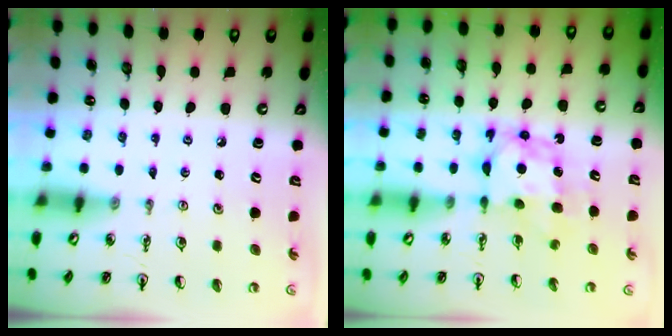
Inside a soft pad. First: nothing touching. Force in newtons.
{"total": 6.5, "press": 6.4, "slide": 0.7}